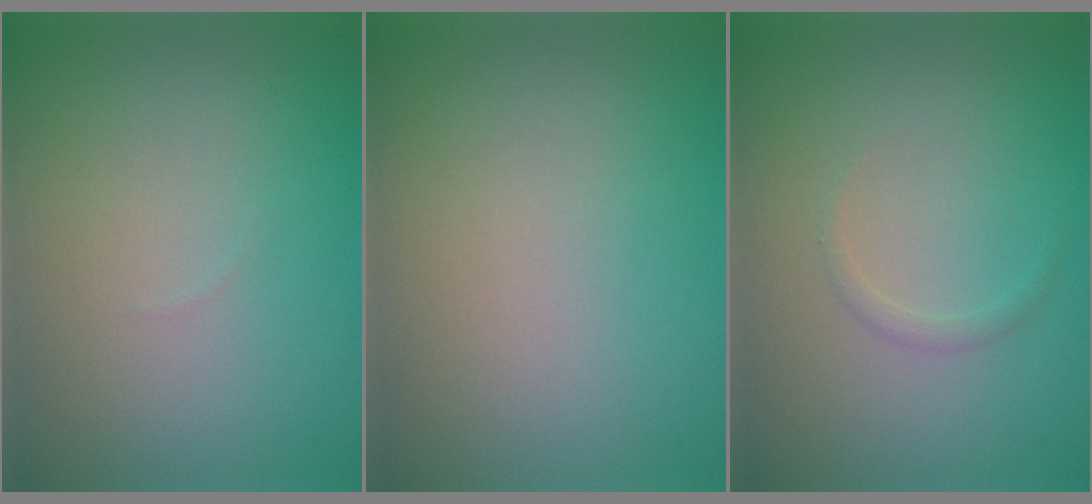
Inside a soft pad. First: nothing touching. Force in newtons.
{"total": 0.0}
{"total": 0.8, "press": 0.8, "slide": 0.0}